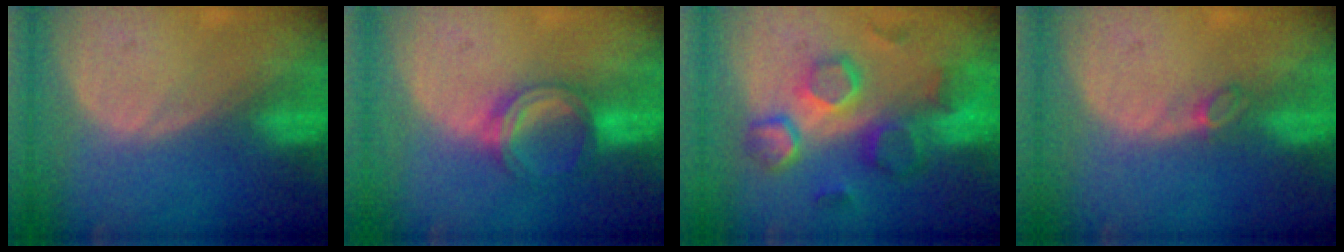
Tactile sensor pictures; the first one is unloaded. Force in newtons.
{"total": 5.1, "press": 5.1, "slide": 0.3}
{"total": 10.3, "press": 9.4, "slide": 4.1}
{"total": 1.7, "press": 1.7, "slide": 0.4}